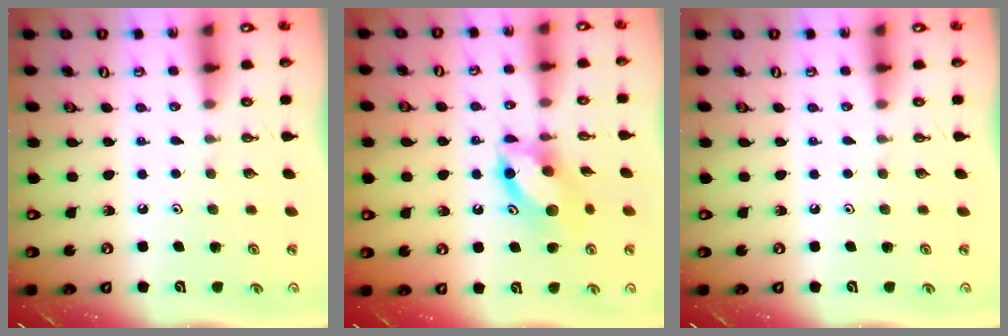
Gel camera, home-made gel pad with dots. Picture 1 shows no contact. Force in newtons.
{"total": 11.2, "press": 11.1, "slide": 1.6}
{"total": 0.0}